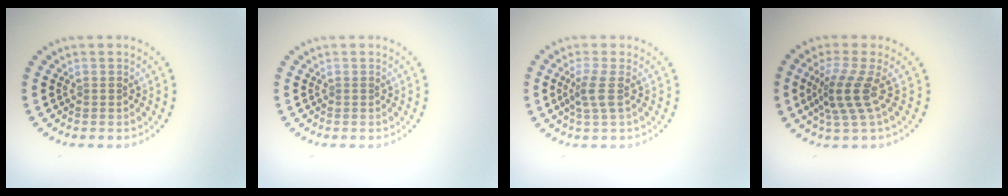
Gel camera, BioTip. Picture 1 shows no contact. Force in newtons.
{"total": 0.0}
{"total": 2.0, "press": 1.6, "slide": 1.3}
{"total": 3.5, "press": 2.5, "slide": 2.5}